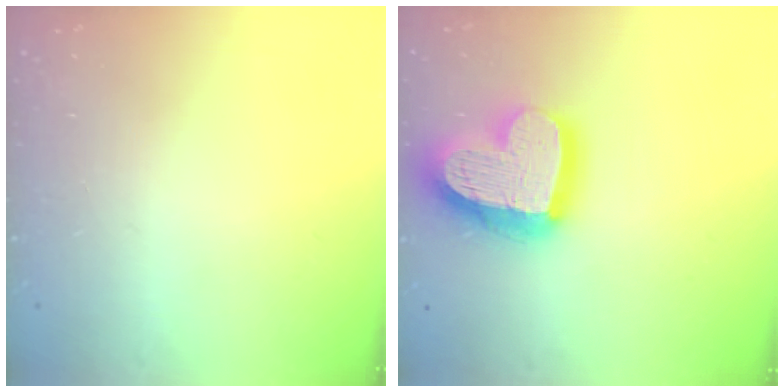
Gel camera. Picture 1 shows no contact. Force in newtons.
{"total": 21.5, "press": 21.4, "slide": 2.1}